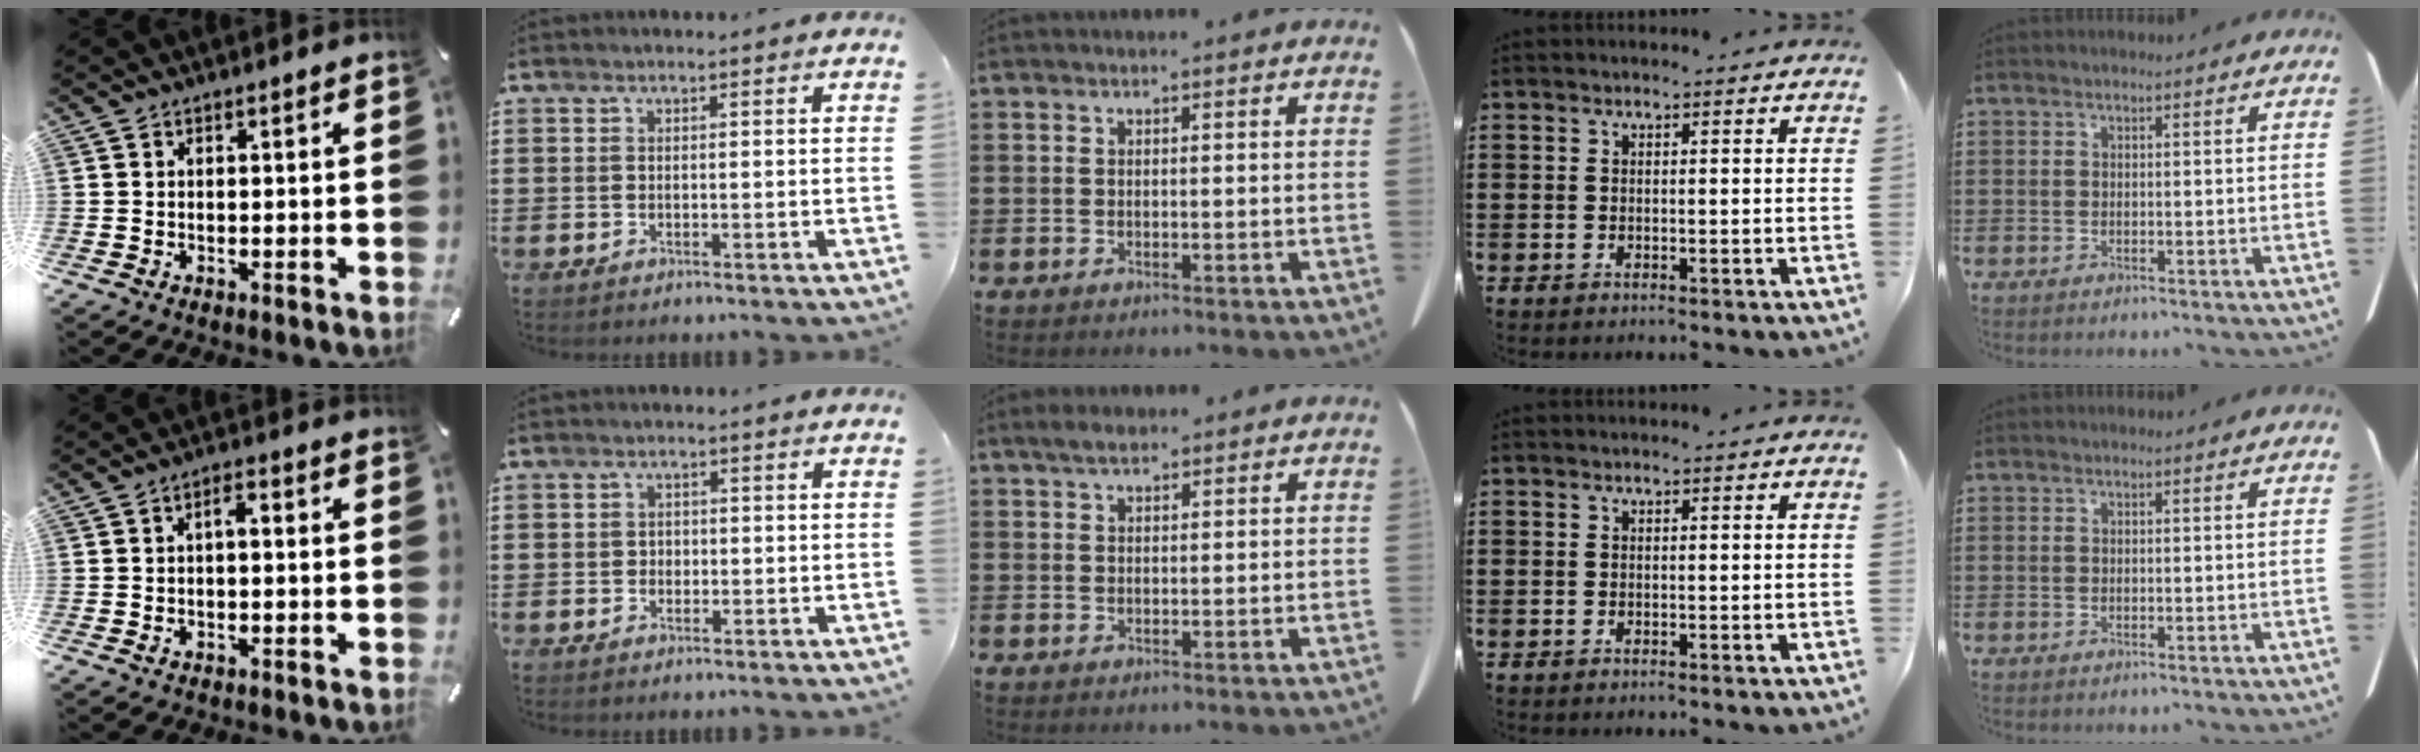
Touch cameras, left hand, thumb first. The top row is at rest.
{"thumb": {"total": 3.2, "force": [-0.3, 1.5, 2.8], "torque": [-0.037, 0.007, -0.011]}, "index": {"total": 1.1, "force": [0.0, 1.0, 0.4], "torque": [-0.012, 0.006, -0.002]}, "middle": {"total": 2.4, "force": [1.9, 0.7, 1.4], "torque": [-0.031, 0.003, 0.036]}}